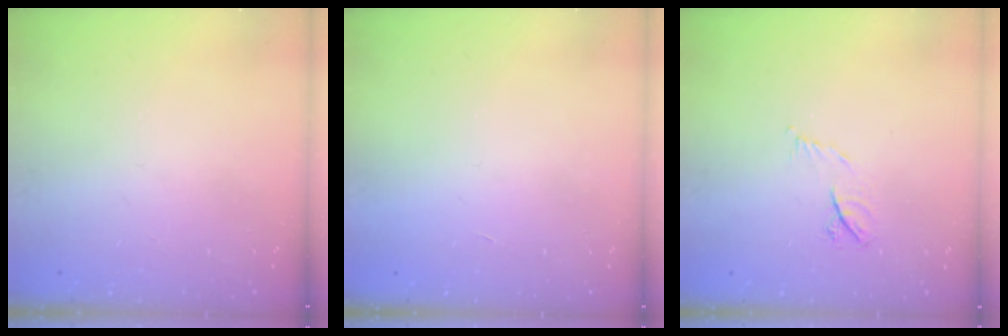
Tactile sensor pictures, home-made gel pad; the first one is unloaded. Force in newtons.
{"total": 1.8, "press": 1.8, "slide": 0.1}
{"total": 5.2, "press": 5.1, "slide": 0.8}